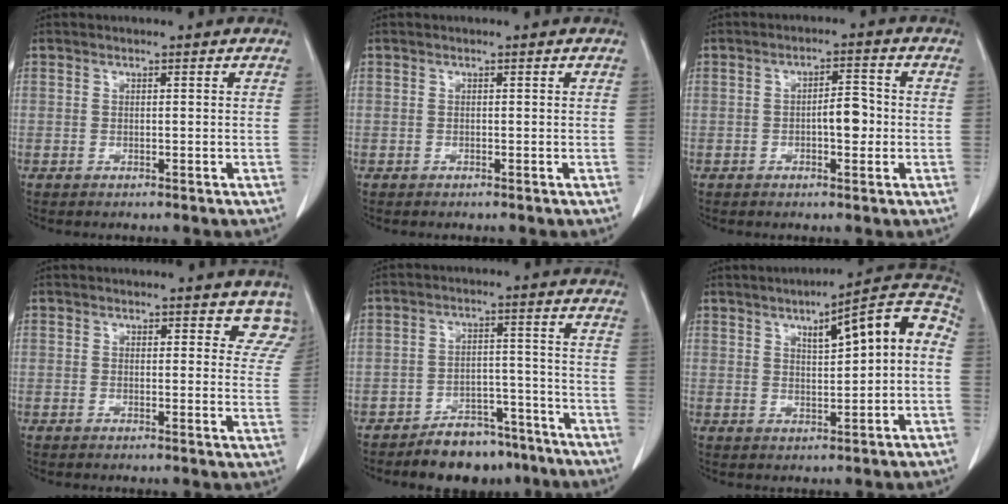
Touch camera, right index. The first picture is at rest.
{"total": 0.0}
{"total": 4.1, "force": [-0.8, 1.5, 3.7], "torque": [-0.055, 0.006, -0.012]}
{"total": 5.3, "force": [4.6, 2.4, 1.2], "torque": [0.020, -0.016, 0.030]}
{"total": 8.9, "force": [-7.3, 4.4, 2.4], "torque": [-0.012, 0.028, -0.112]}
{"total": 11.0, "force": [2.0, 2.2, 10.6], "torque": [-0.139, 0.036, 0.023]}